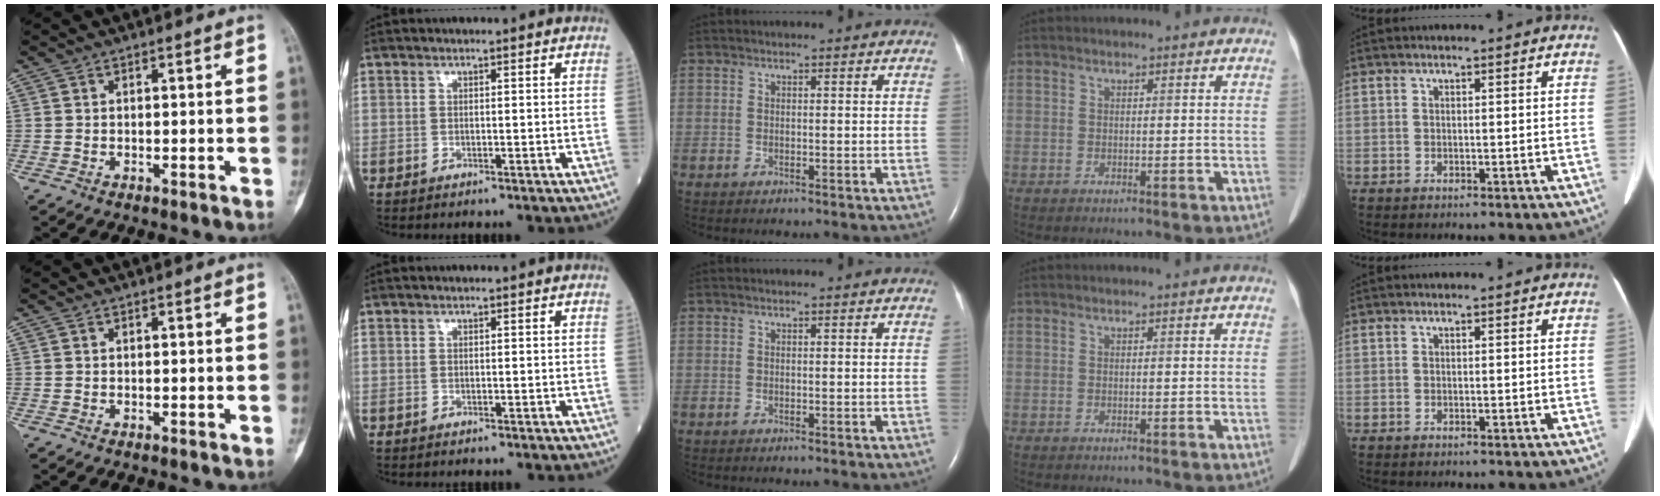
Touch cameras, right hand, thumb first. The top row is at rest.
{}